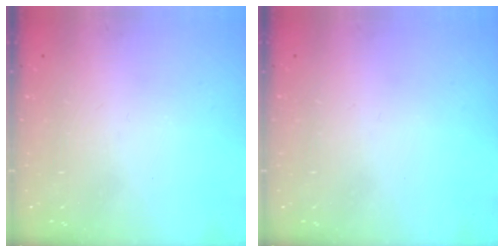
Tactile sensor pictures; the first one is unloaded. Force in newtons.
{"total": 0.0}